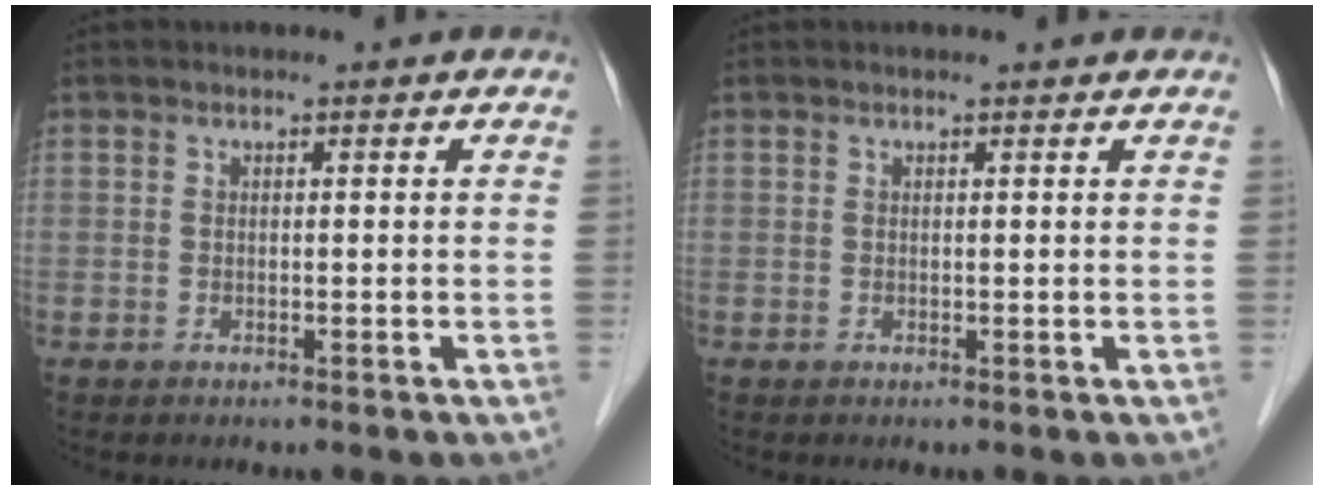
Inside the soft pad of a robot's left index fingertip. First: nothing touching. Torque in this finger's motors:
{"motor_torque": [0.15, -0.06, -0.02, -0.01]}